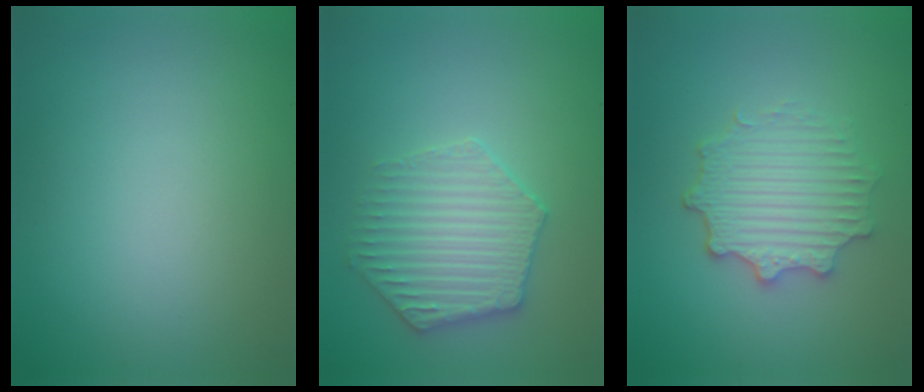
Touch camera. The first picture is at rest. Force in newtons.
{"total": 3.9, "press": 3.9, "slide": 0.3}
{"total": 4.5, "press": 3.6, "slide": 2.6}